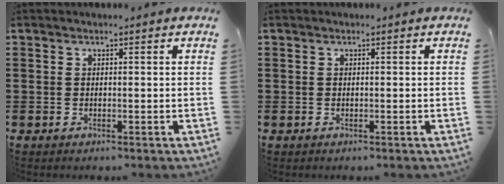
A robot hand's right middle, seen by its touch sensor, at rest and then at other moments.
{"total": 0.0}